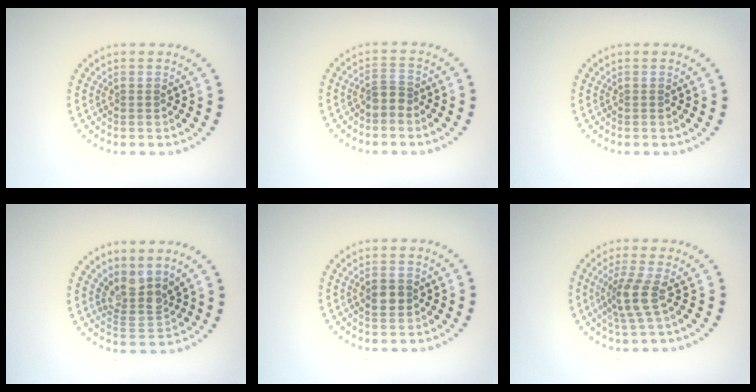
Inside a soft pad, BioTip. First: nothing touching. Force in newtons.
{"total": 1.7, "press": 1.2, "slide": 1.2}
{"total": 0.0}
{"total": 3.3, "press": 2.4, "slide": 2.2}
{"total": 2.0, "press": 2.0, "slide": 0.1}
{"total": 2.8, "press": 2.1, "slide": 1.9}